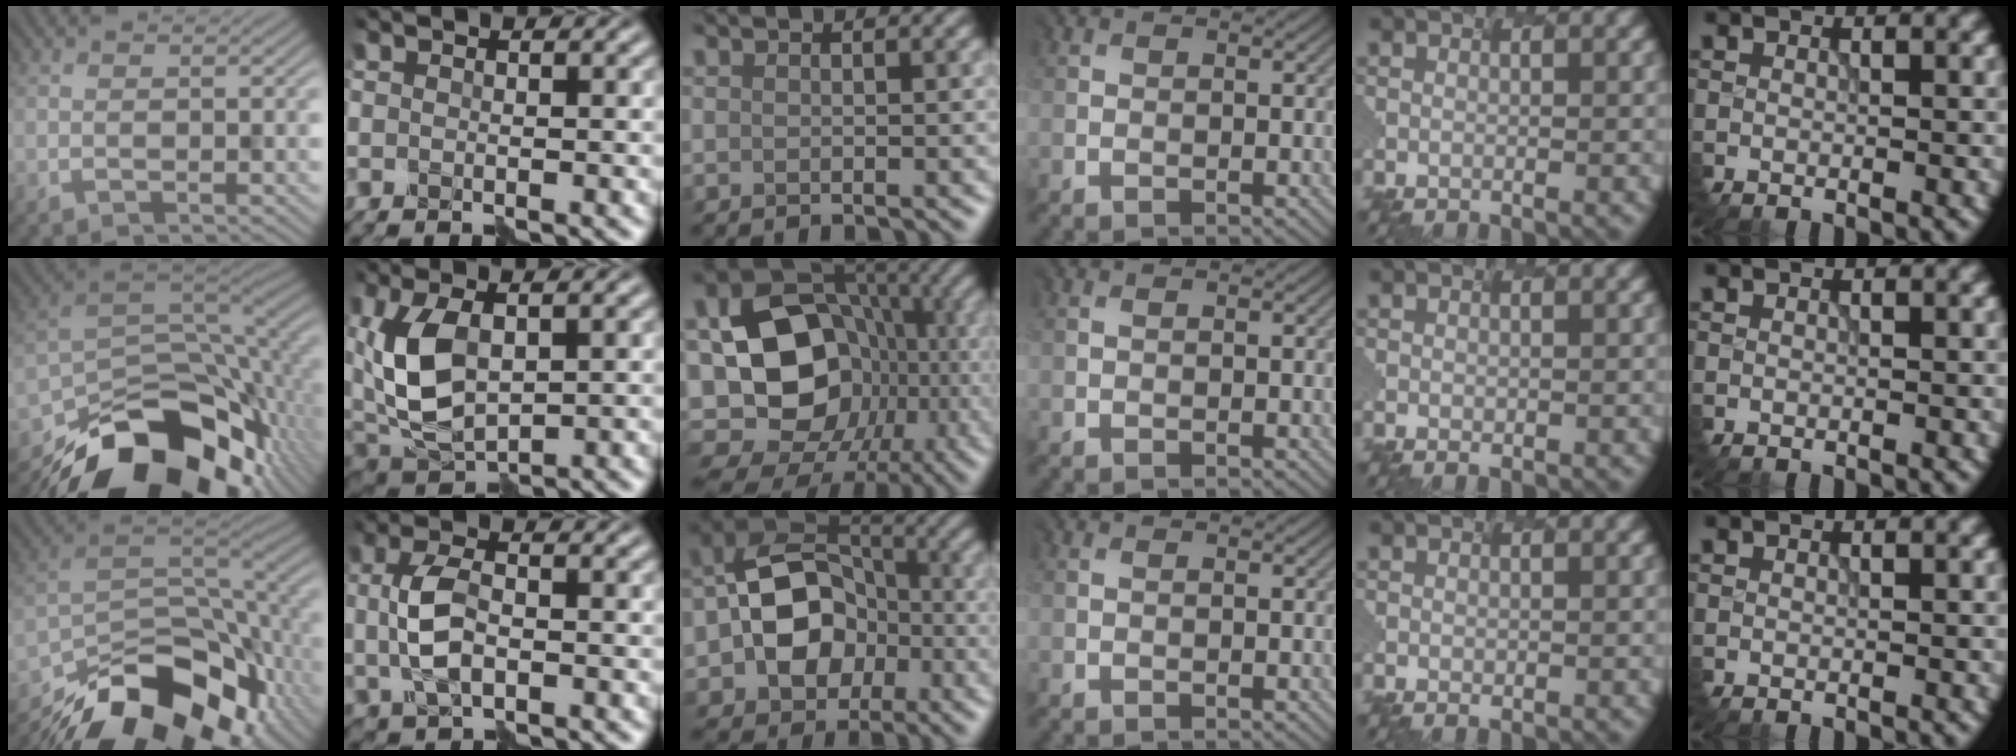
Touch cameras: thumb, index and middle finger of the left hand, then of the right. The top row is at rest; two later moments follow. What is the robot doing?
{"motion": "assemble", "object": "markers"}